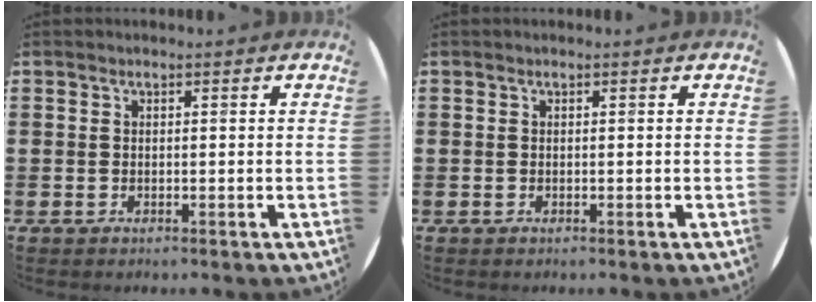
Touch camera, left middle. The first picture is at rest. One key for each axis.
{"total": 0.0}